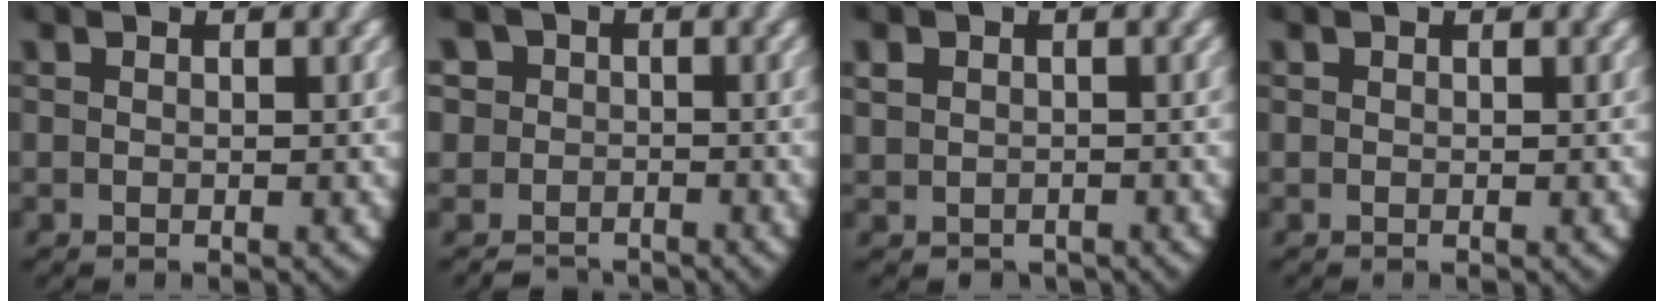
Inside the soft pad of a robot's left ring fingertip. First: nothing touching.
{"total": 5.7, "force": [-2.0, 5.2, 1.4], "torque": [-0.038, -0.012, -0.042]}
{"total": 2.1, "force": [-0.5, 2.0, 0.6], "torque": [-0.024, -0.016, 0.003]}
{"total": 0.0}